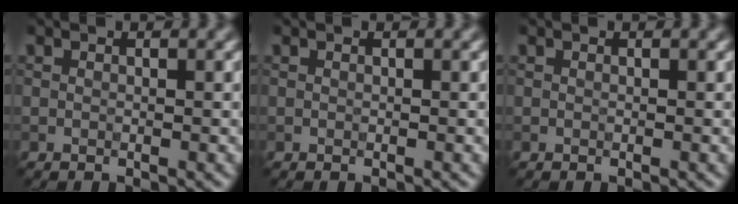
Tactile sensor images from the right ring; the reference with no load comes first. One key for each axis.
{"total": 0.0}
{"total": 0.0}